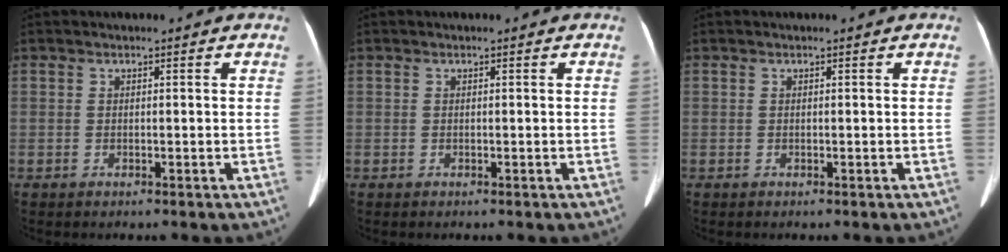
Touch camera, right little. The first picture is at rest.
{"total": 0.0}
{"total": 0.0}